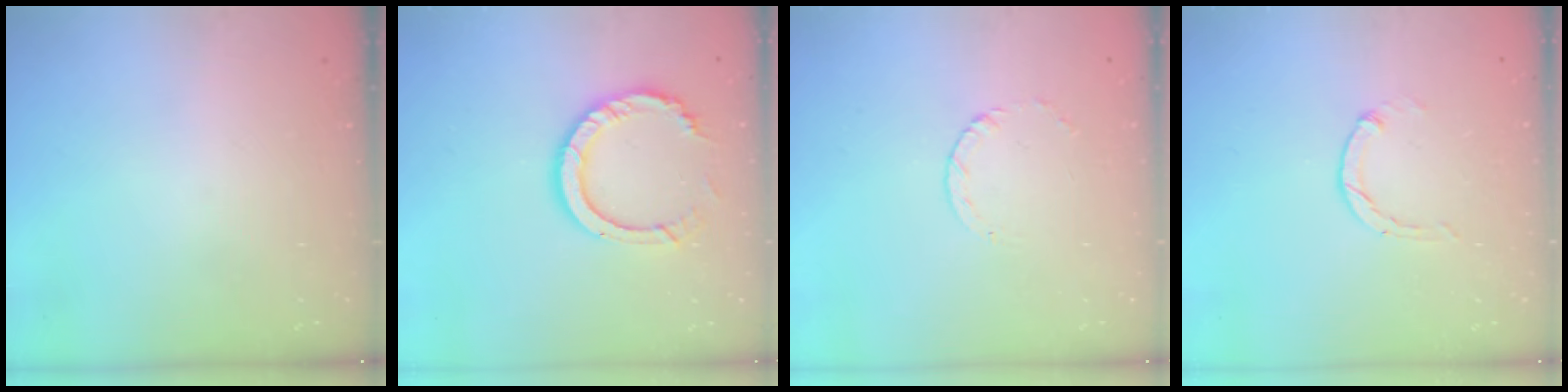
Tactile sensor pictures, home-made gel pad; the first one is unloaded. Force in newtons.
{"total": 10.1, "press": 10.1, "slide": 0.9}
{"total": 2.4, "press": 2.4, "slide": 0.3}
{"total": 0.8, "press": 0.7, "slide": 0.2}